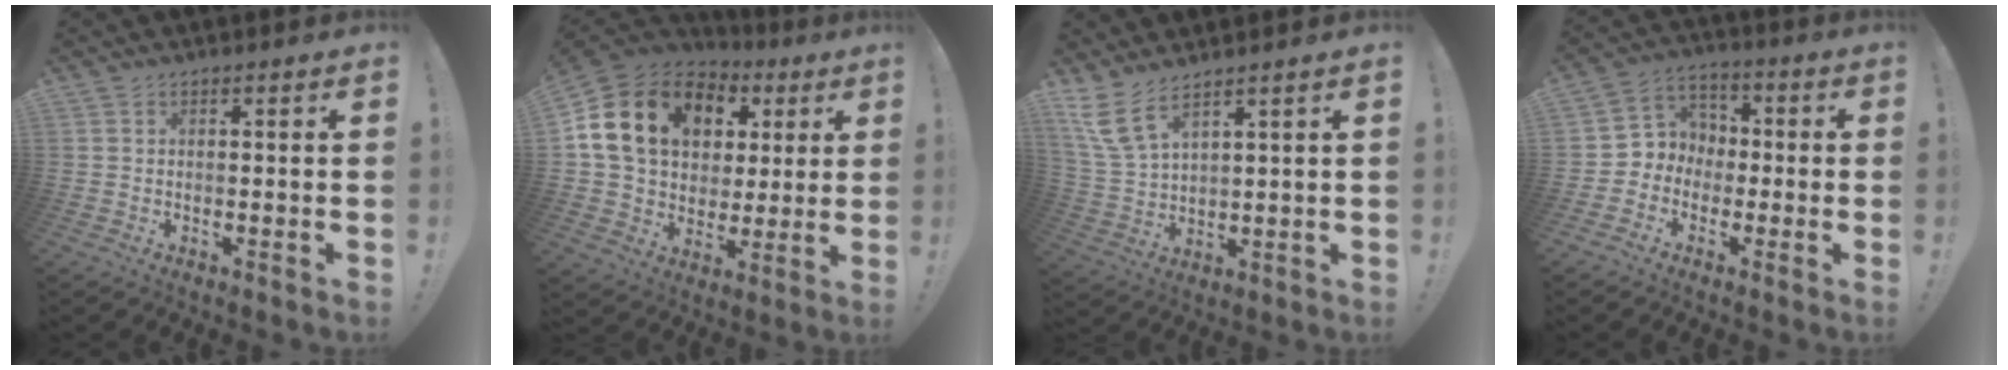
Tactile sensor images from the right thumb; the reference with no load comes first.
{"total": 19.4, "force": [7.1, 14.0, 11.4], "torque": [-0.202, -0.018, 0.144]}
{"total": 8.3, "force": [6.1, 2.7, 5.0], "torque": [-0.108, -0.026, 0.122]}
{"total": 7.0, "force": [-2.8, 6.4, 0.8], "torque": [-0.008, 0.021, -0.044]}